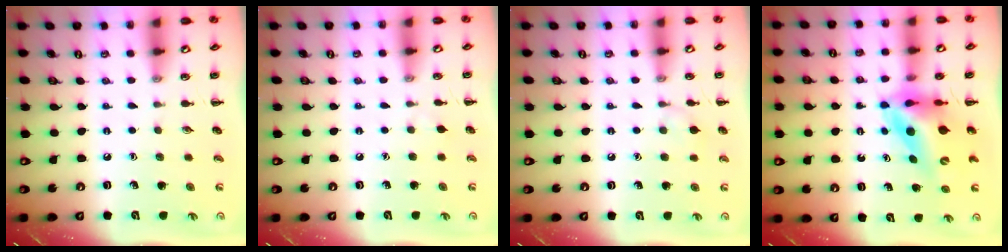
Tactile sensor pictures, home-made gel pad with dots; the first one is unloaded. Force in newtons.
{"total": 2.6, "press": 2.3, "slide": 1.1}
{"total": 5.2, "press": 4.8, "slide": 1.9}
{"total": 10.4, "press": 9.9, "slide": 3.1}